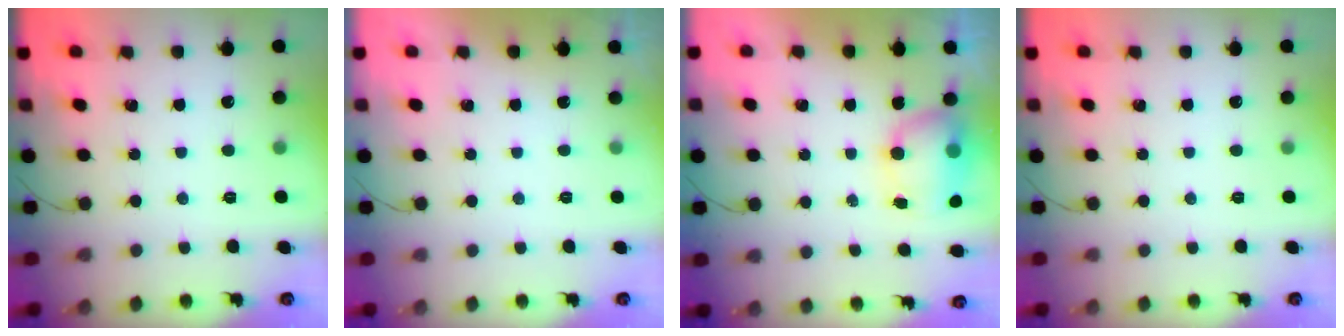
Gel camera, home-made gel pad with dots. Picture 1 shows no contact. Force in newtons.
{"total": 0.0}
{"total": 8.0, "press": 7.9, "slide": 1.3}
{"total": 0.0}